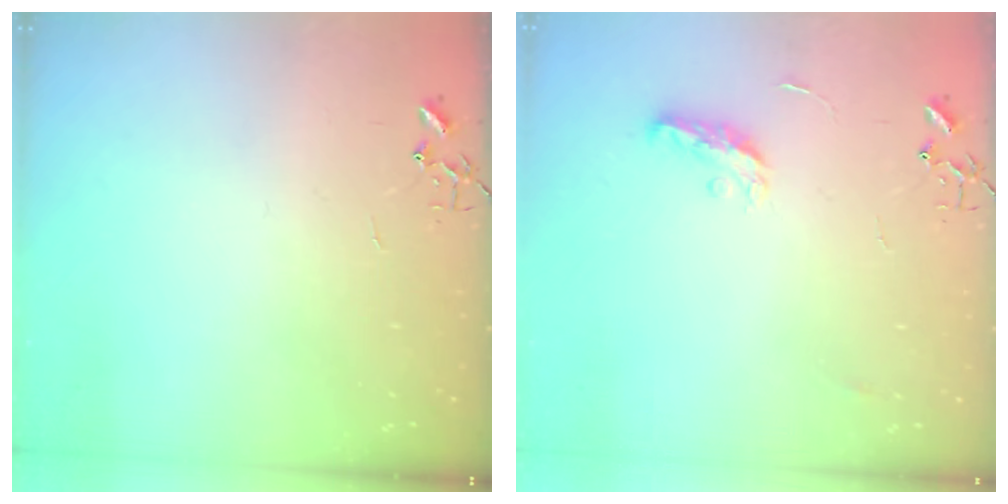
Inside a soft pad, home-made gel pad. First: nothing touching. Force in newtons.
{"total": 6.9, "press": 6.8, "slide": 0.6}